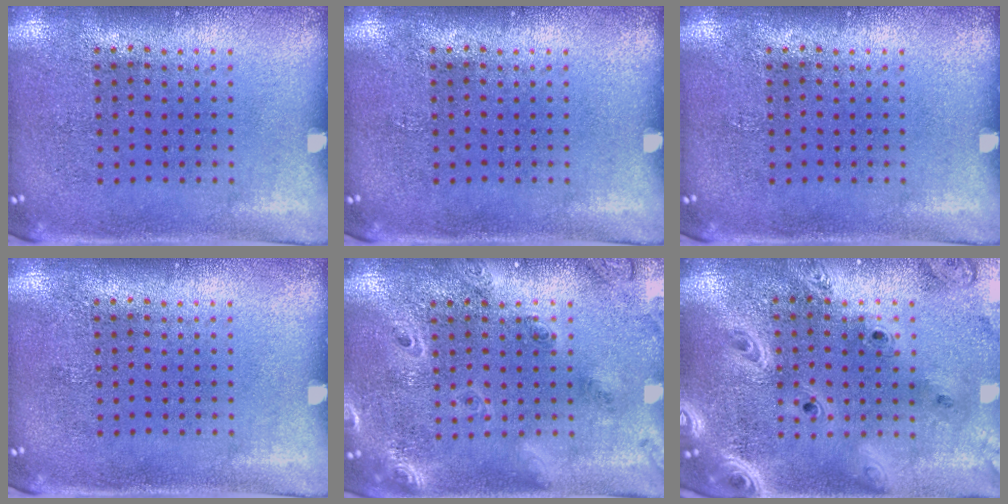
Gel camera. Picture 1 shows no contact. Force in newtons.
{"total": 0.0}
{"total": 0.0}
{"total": 0.0}
{"total": 1.8, "press": 1.7, "slide": 0.8}
{"total": 3.0, "press": 2.5, "slide": 1.6}